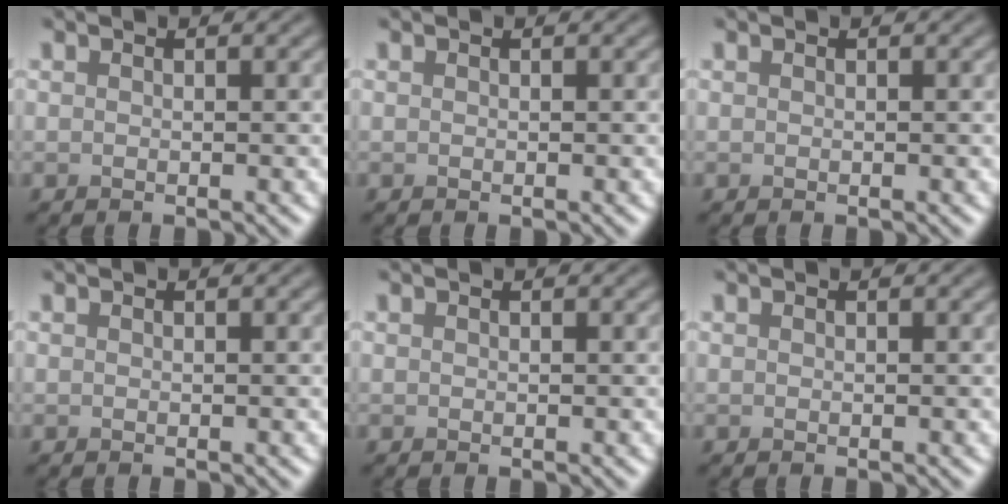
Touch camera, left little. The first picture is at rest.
{"total": 0.0}
{"total": 0.0}
{"total": 0.0}
{"total": 0.0}
{"total": 0.0}